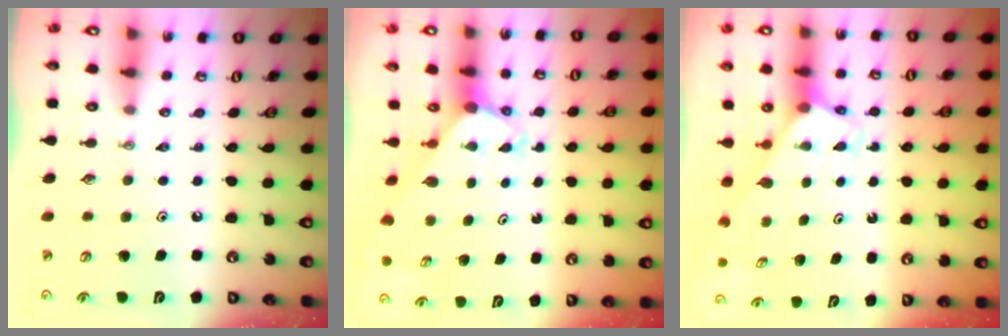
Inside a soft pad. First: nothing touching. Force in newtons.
{"total": 2.9, "press": 2.9, "slide": 0.2}
{"total": 3.4, "press": 3.4, "slide": 0.2}